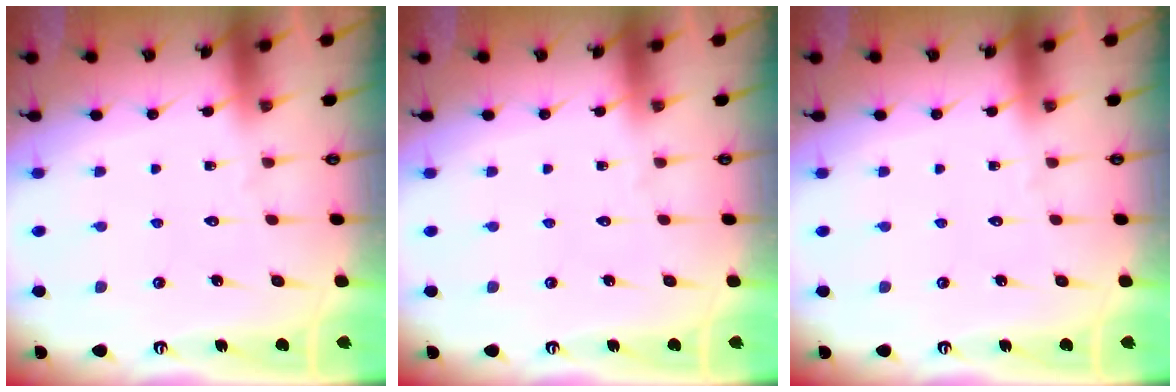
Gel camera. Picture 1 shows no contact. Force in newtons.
{"total": 0.0}
{"total": 0.0}